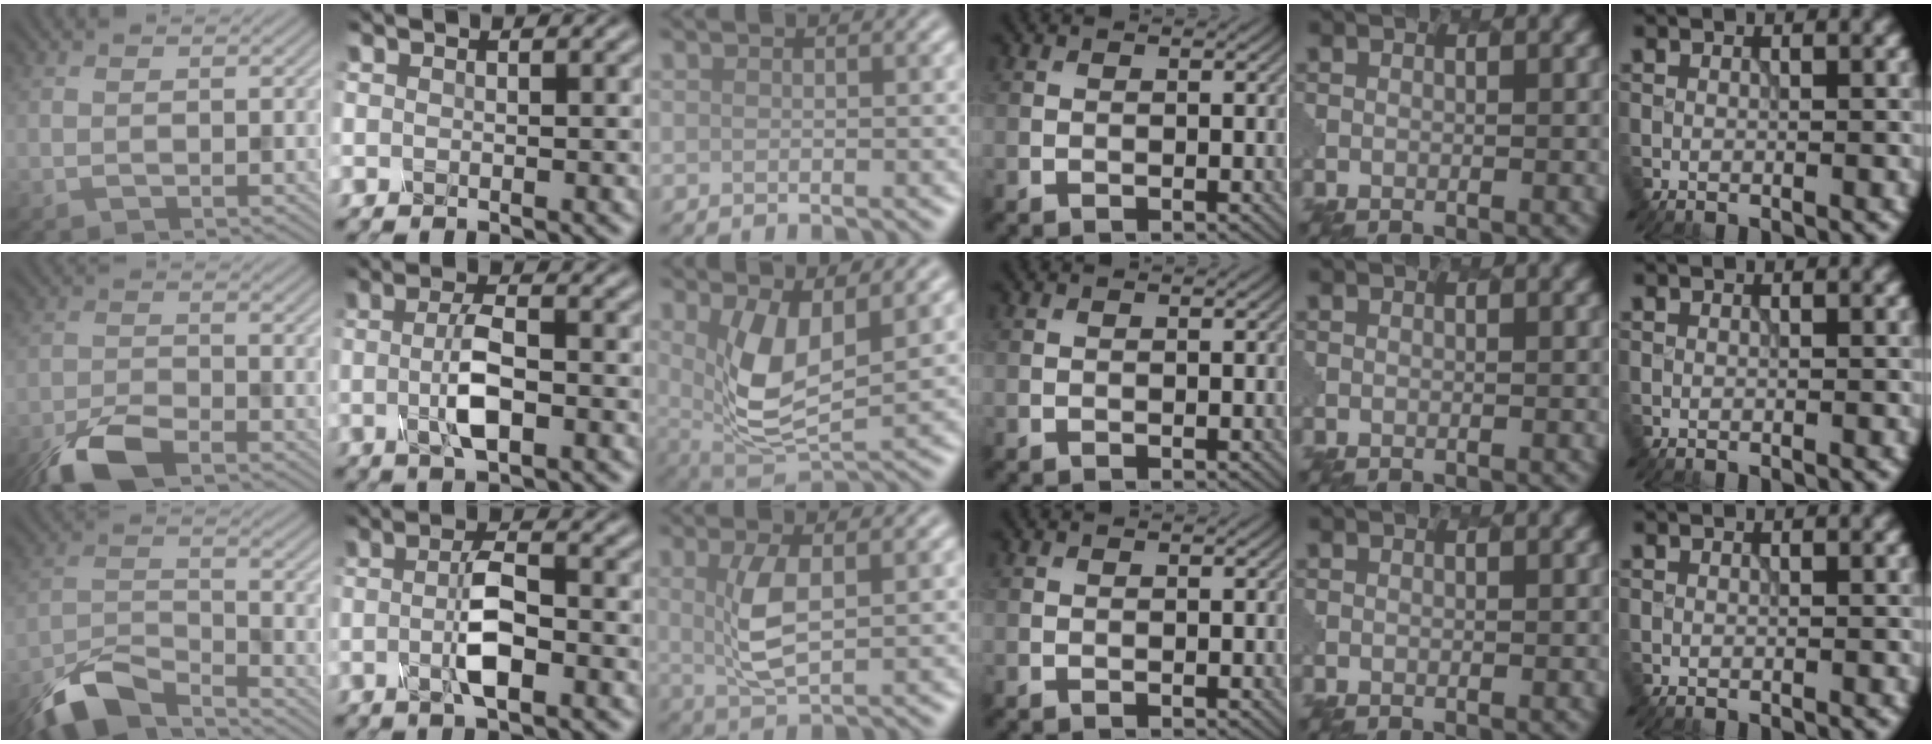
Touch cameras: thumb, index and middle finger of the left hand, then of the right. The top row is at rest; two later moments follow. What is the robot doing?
{"motion": "press", "object": "mechanical pencil"}